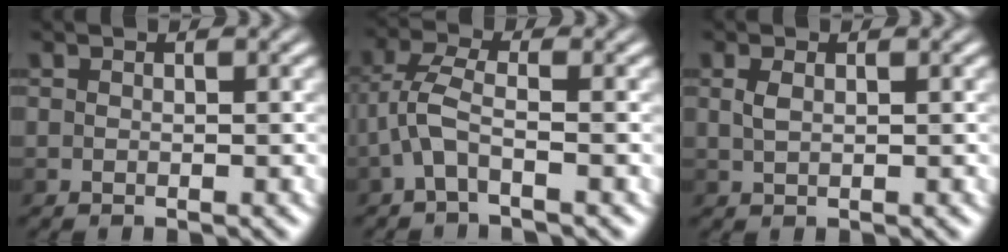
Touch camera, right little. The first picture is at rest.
{"total": 4.2, "force": [-2.3, 1.2, 3.4], "torque": [-0.085, 0.011, -0.050]}
{"total": 1.3, "force": [-0.2, 0.7, 1.1], "torque": [-0.029, 0.001, -0.001]}